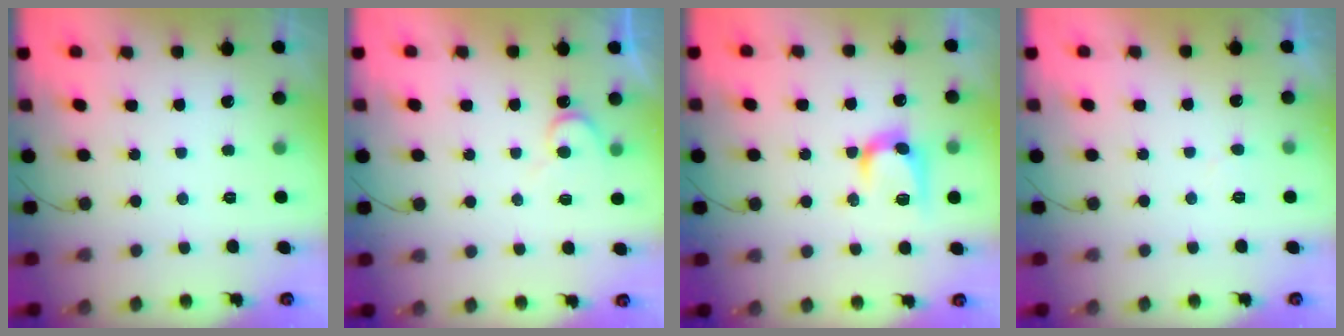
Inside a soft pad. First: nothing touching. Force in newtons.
{"total": 5.8, "press": 5.8, "slide": 0.5}
{"total": 10.6, "press": 10.6, "slide": 0.2}
{"total": 3.2, "press": 3.2, "slide": 0.3}